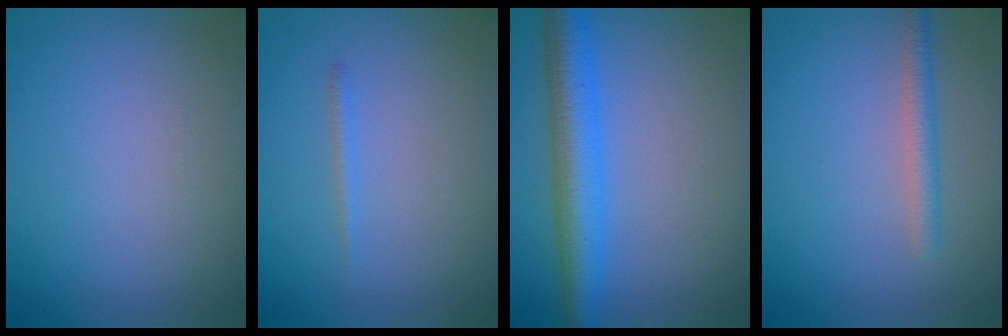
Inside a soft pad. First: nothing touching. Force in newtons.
{"total": 0.8, "press": 0.8, "slide": 0.1}
{"total": 5.9, "press": 5.9, "slide": 0.0}
{"total": 1.8, "press": 1.8, "slide": 0.1}